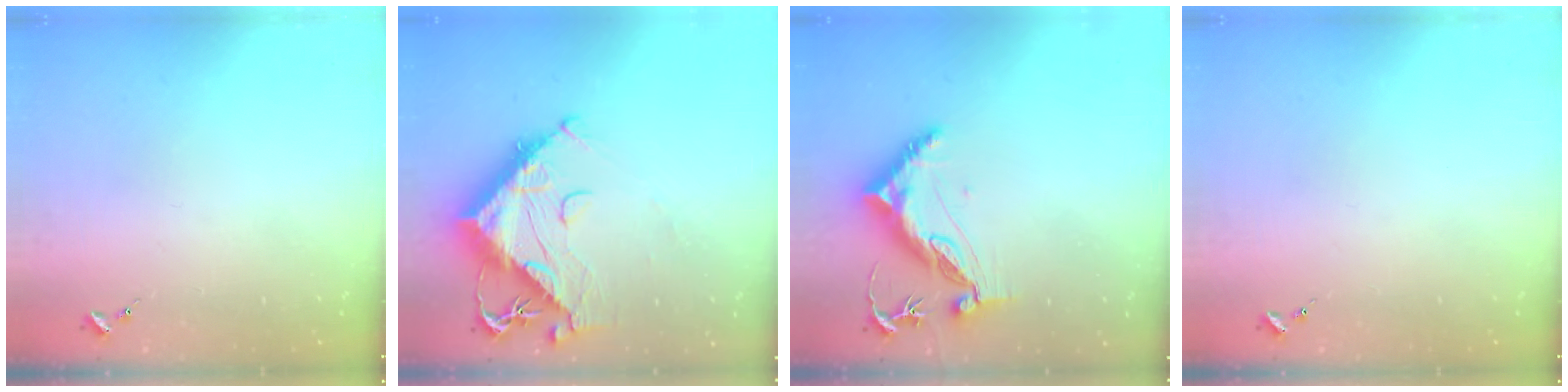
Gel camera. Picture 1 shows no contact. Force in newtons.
{"total": 17.1, "press": 17.0, "slide": 1.9}
{"total": 10.7, "press": 10.6, "slide": 1.2}
{"total": 0.0}